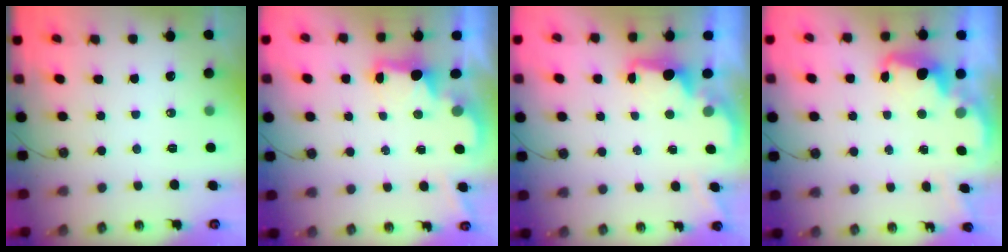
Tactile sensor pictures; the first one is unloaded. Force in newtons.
{"total": 2.1, "press": 2.0, "slide": 0.7}
{"total": 1.9, "press": 1.7, "slide": 0.8}
{"total": 2.5, "press": 2.5, "slide": 0.5}